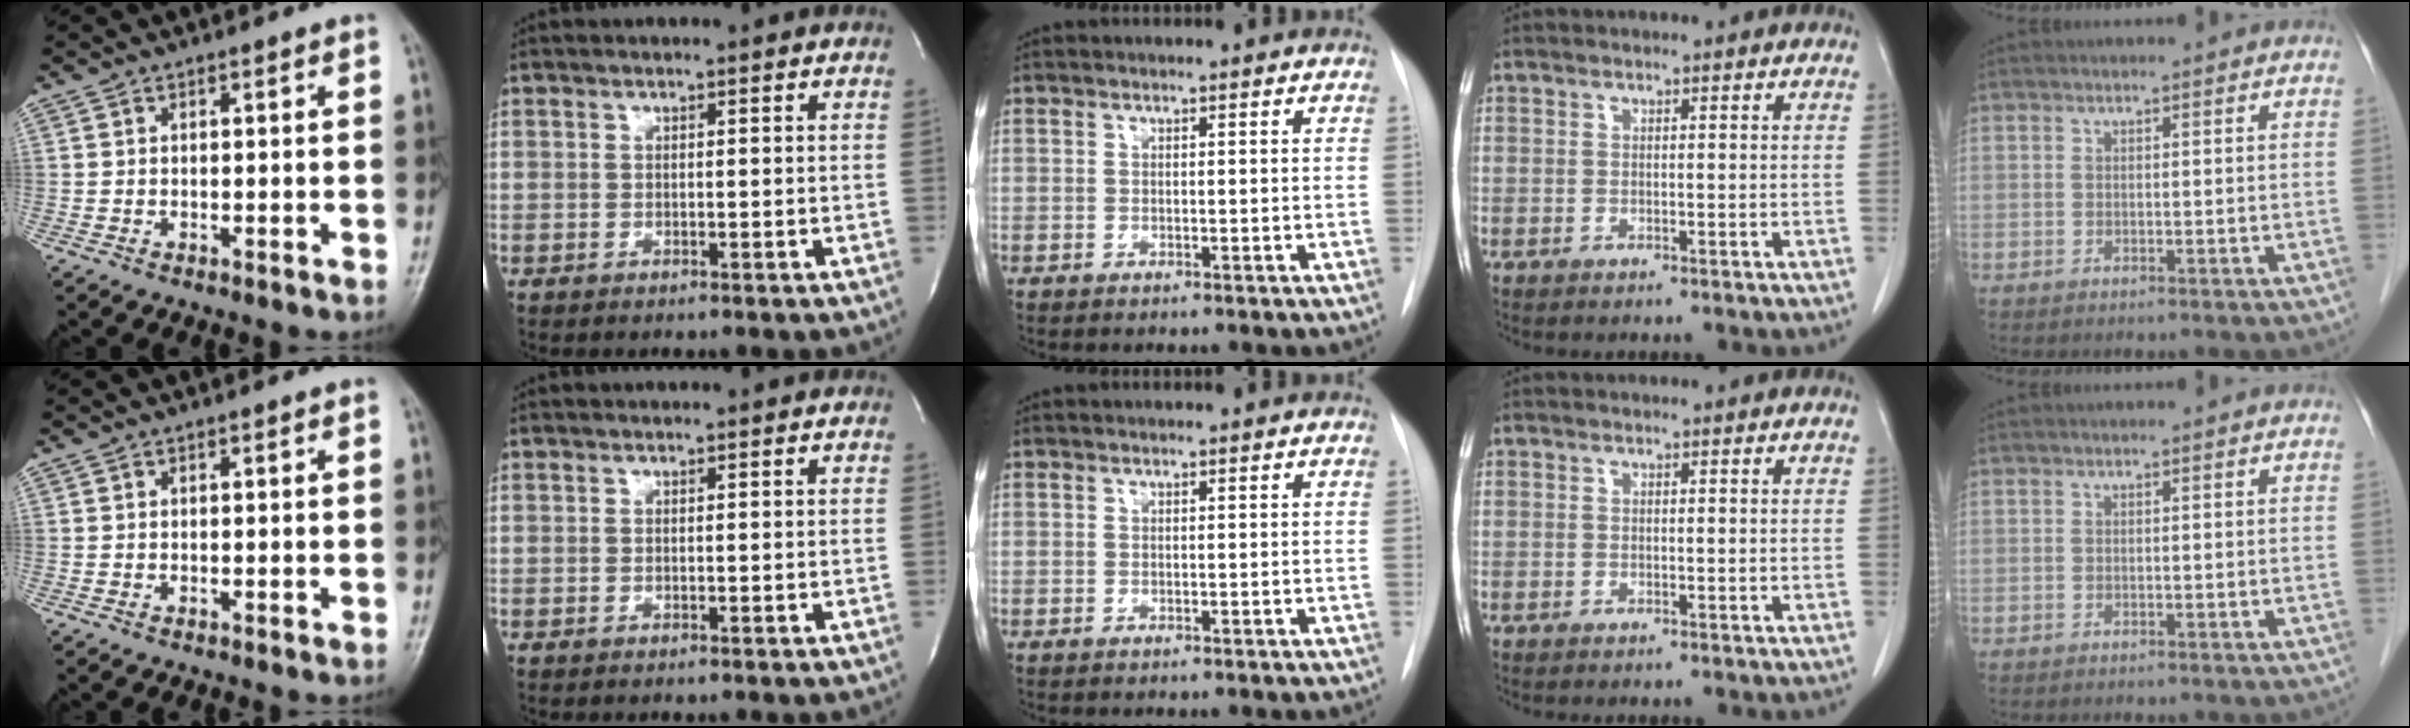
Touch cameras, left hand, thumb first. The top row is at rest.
{}